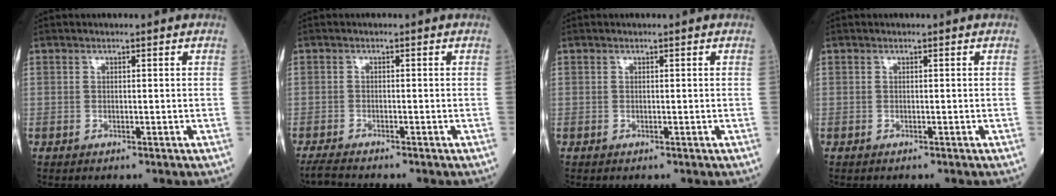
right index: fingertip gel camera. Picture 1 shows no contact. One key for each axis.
{"total": 2.6, "fx": -2.4, "fy": -0.3, "fz": 1.0, "tx": -0.023, "ty": -0.009, "tz": -0.042}
{"total": 0.0}
{"total": 0.0}